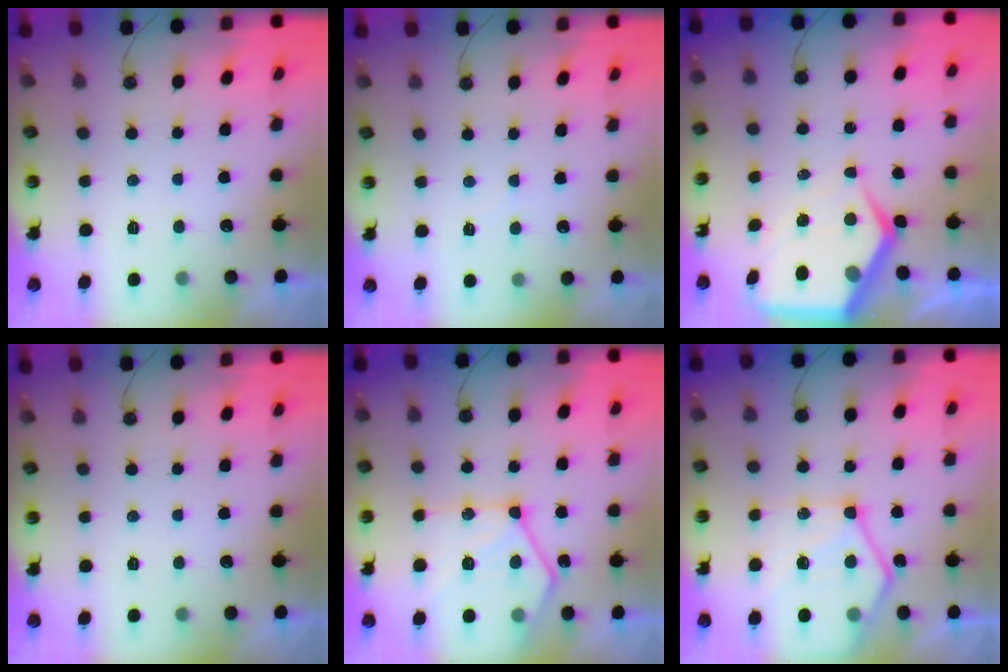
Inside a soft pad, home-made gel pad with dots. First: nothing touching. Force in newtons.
{"total": 4.9, "press": 4.9, "slide": 0.6}
{"total": 10.2, "press": 10.2, "slide": 1.1}
{"total": 0.0}
{"total": 17.9, "press": 17.8, "slide": 2.0}
{"total": 15.3, "press": 15.3, "slide": 1.3}